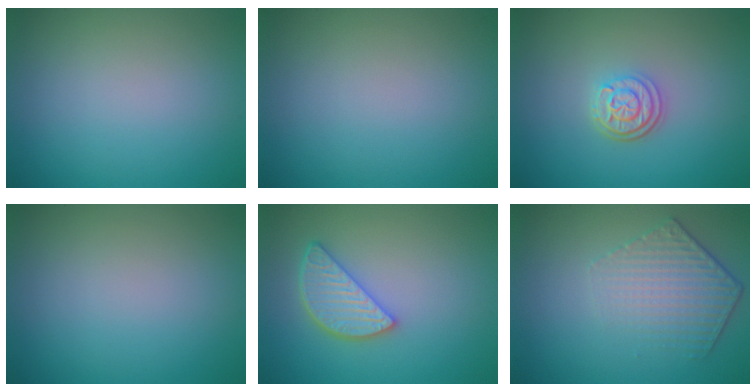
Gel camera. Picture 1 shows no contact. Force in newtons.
{"total": 0.0}
{"total": 3.0, "press": 2.4, "slide": 1.8}
{"total": 0.0}
{"total": 4.1, "press": 3.5, "slide": 2.1}
{"total": 4.3, "press": 3.2, "slide": 2.9}